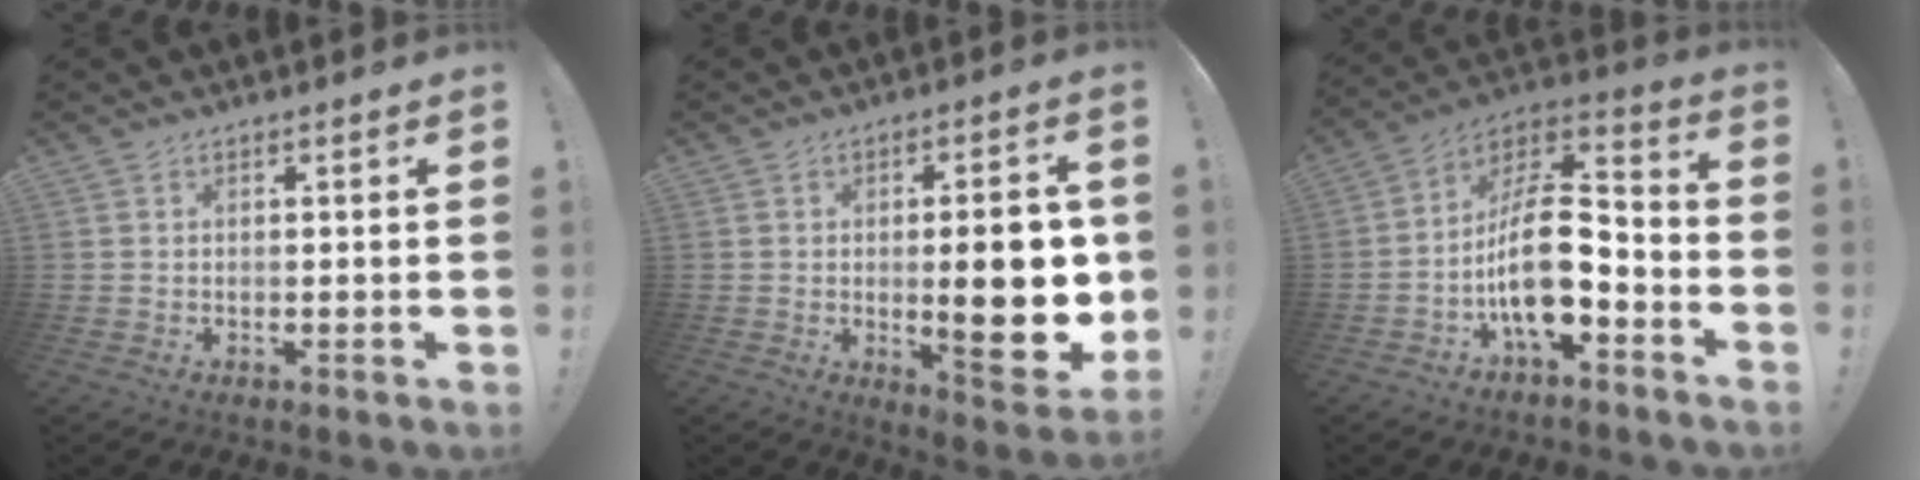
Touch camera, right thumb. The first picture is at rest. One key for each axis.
{"total": 18.5, "fx": -0.7, "fy": 5.7, "fz": 17.6, "tx": -0.226, "ty": -0.012, "tz": -0.001}
{"total": 18.5, "fx": -5.3, "fy": 8.6, "fz": 15.5, "tx": -0.282, "ty": 0.034, "tz": -0.081}